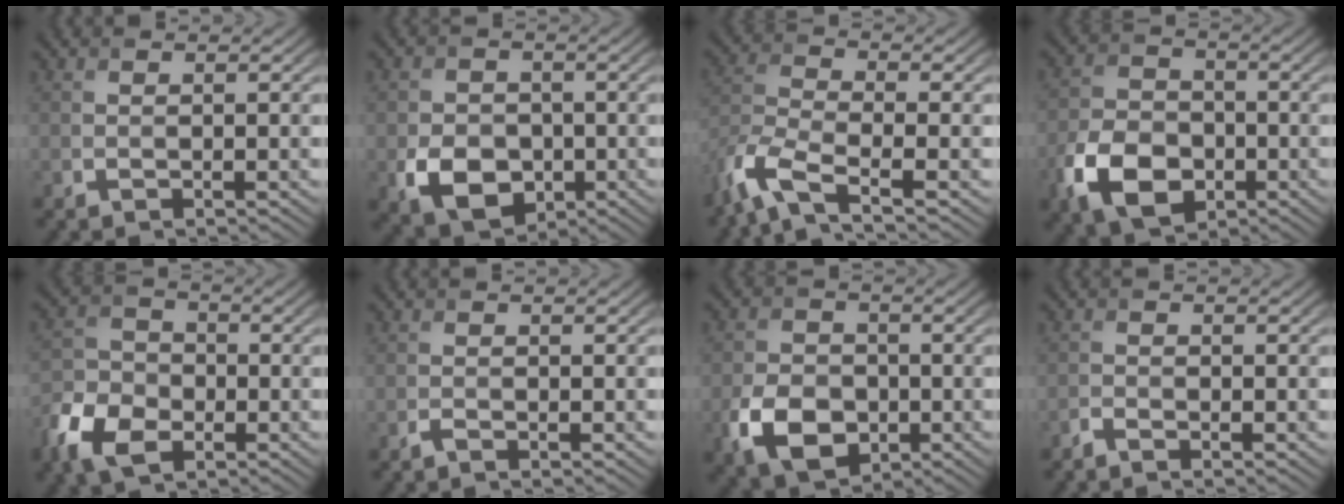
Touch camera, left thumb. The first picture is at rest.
{"total": 6.9, "force": [-2.3, 5.3, 3.8], "torque": [-0.075, -0.015, -0.044]}
{"total": 8.3, "force": [-5.4, 2.5, 5.8], "torque": [-0.137, -0.011, -0.126]}
{"total": 9.4, "force": [-4.1, 6.4, 5.5], "torque": [-0.127, -0.016, -0.087]}
{"total": 8.4, "force": [-4.6, 5.3, 4.6], "torque": [-0.112, -0.011, -0.104]}
{"total": 0.9, "force": [-0.8, 0.1, 0.5], "torque": [-0.010, 0.001, -0.016]}
{"total": 7.7, "force": [-2.9, 5.5, 4.5], "torque": [-0.099, -0.013, -0.060]}
{"total": 1.4, "force": [-1.3, 0.2, 0.5], "torque": [-0.013, -0.002, -0.032]}